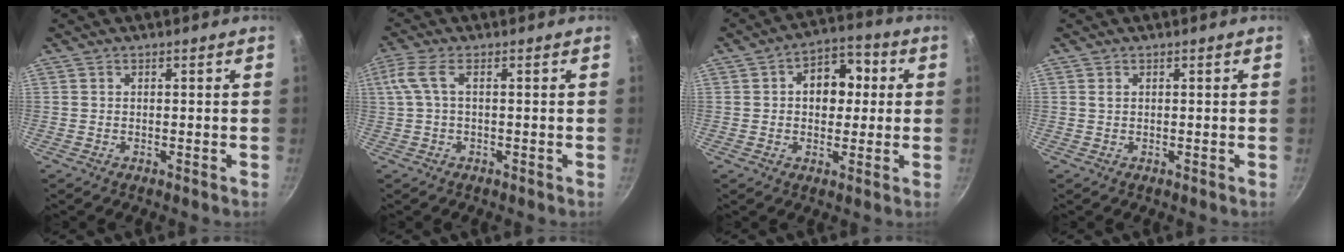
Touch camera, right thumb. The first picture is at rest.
{"total": 4.6, "force": [0.2, 1.7, 4.3], "torque": [-0.103, 0.011, 0.006]}
{"total": 9.9, "force": [1.5, 7.1, 6.8], "torque": [-0.048, 0.017, 0.011]}
{"total": 0.5, "force": [0.2, 0.3, 0.3], "torque": [-0.008, 0.000, 0.005]}